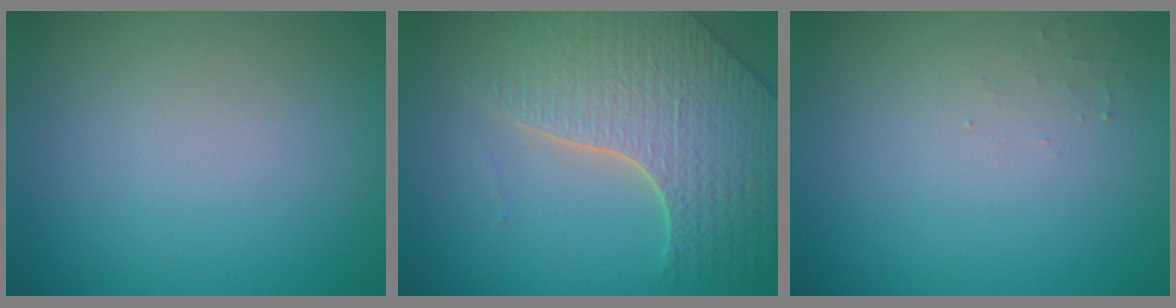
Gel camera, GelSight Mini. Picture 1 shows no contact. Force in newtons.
{"total": 5.8, "press": 4.9, "slide": 3.0}
{"total": 0.7, "press": 0.7, "slide": 0.2}